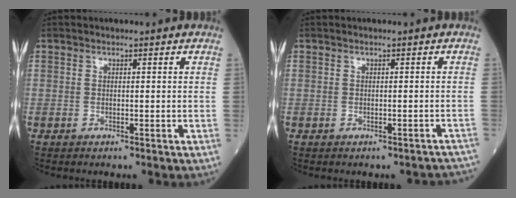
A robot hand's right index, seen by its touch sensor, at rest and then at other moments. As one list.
[{"total": 3.3, "force": [-3.0, 1.3, 0.6], "torque": [0.003, 0.005, -0.027]}]